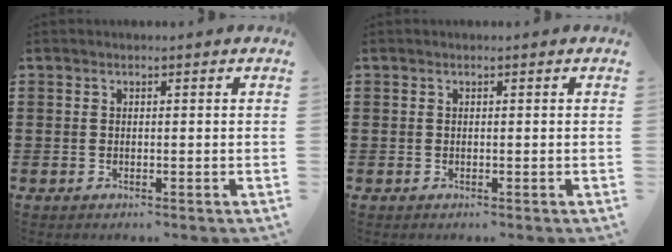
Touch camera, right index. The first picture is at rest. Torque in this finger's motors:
{"motor_torque": [0.00, 0.00, 0.03, -0.01]}